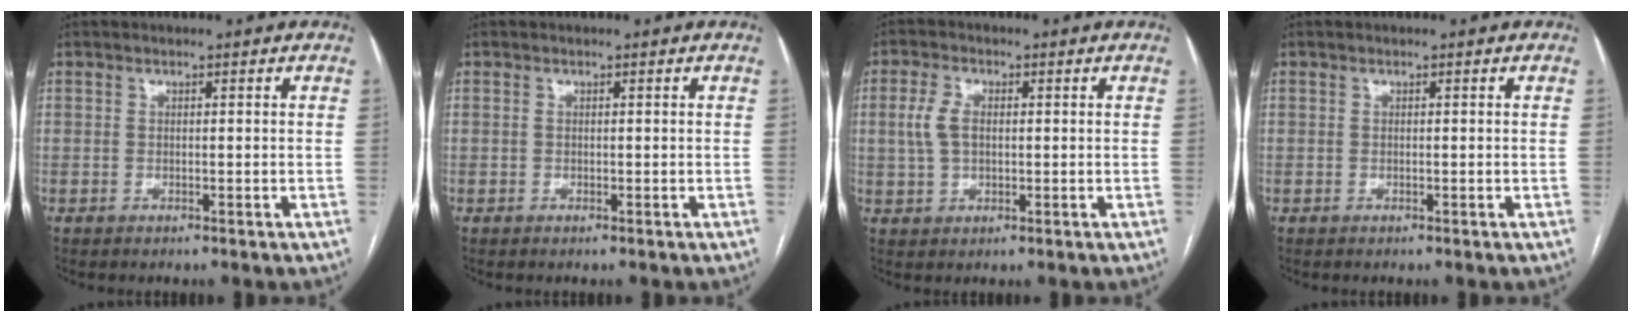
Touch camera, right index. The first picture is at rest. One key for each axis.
{"total": 0.0}
{"total": 4.3, "fx": 0.5, "fy": 2.6, "fz": 3.4, "tx": -0.090, "ty": 0.012, "tz": 0.012}
{"total": 0.0}